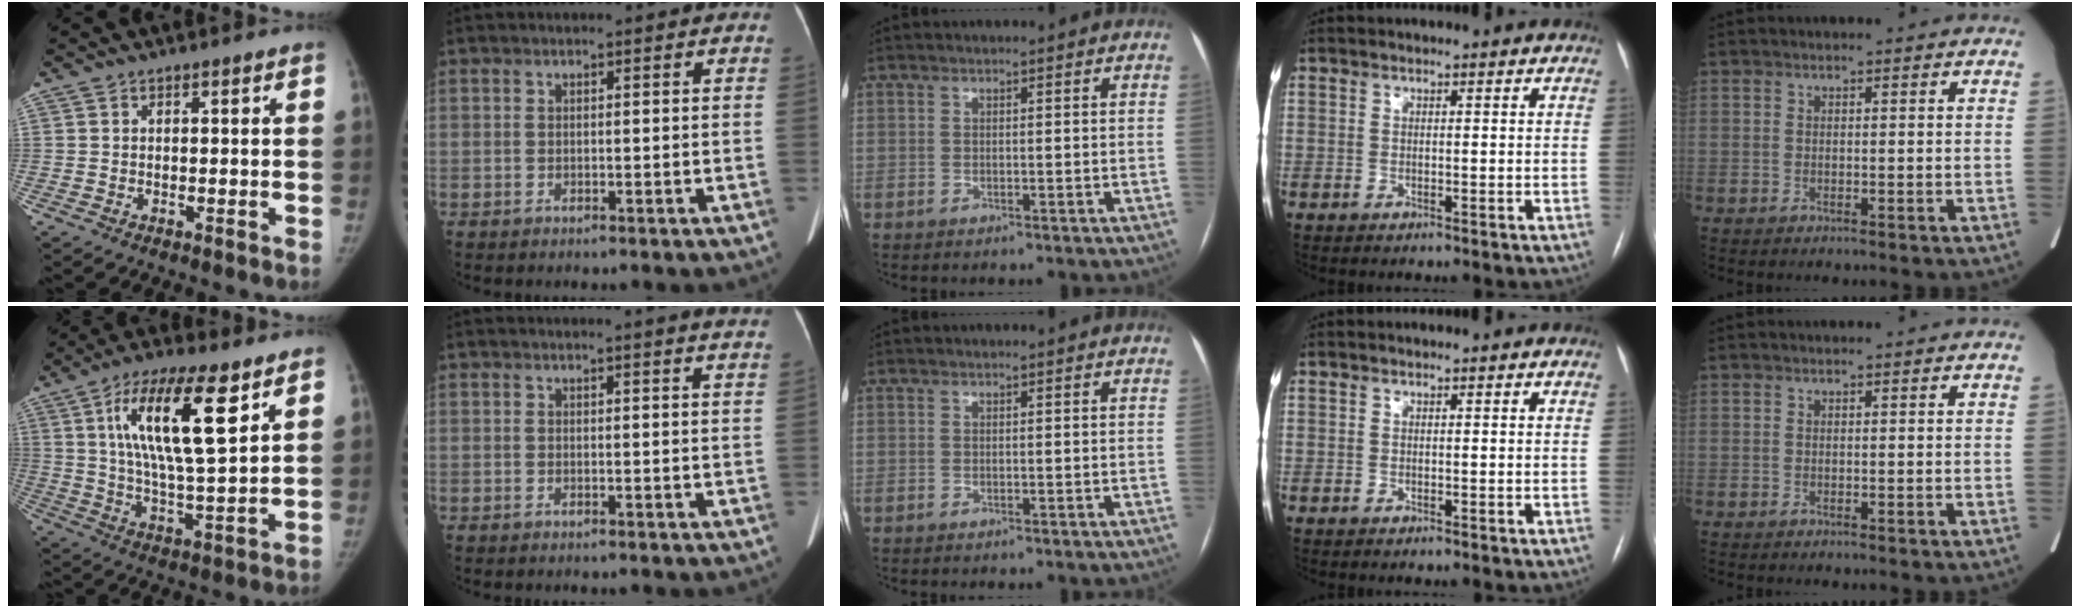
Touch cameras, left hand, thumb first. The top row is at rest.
{"thumb": {"total": 17.1, "force": [7.3, 4.9, 14.6], "torque": [-0.251, -0.027, 0.129]}, "index": {"total": 5.3, "force": [5.0, -0.6, 1.8], "torque": [-0.019, -0.010, 0.032]}}